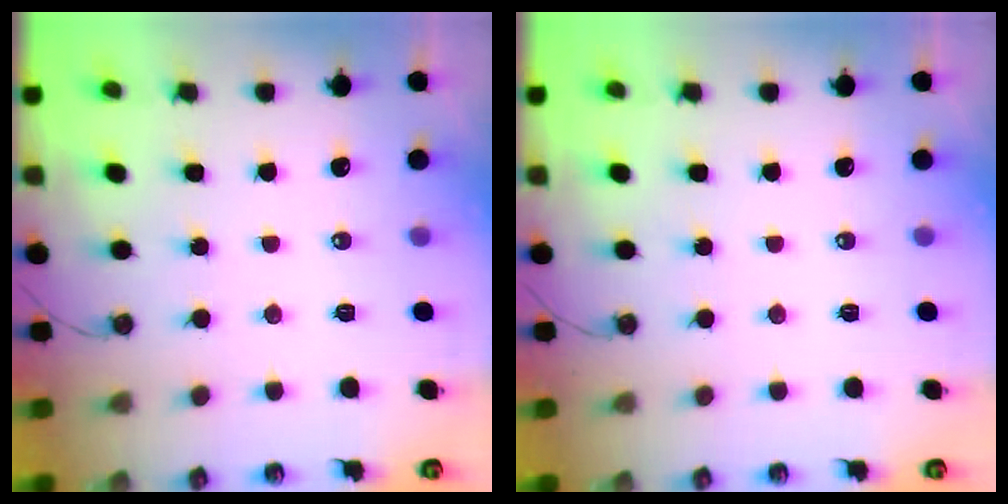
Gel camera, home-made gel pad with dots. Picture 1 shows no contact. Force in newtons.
{"total": 0.0}